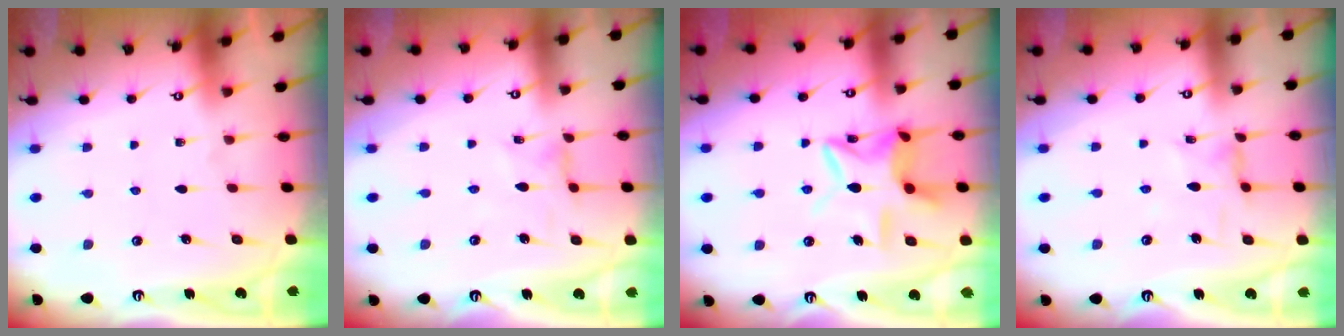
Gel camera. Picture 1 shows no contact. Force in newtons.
{"total": 0.0}
{"total": 10.6, "press": 10.5, "slide": 1.0}
{"total": 2.0, "press": 2.0, "slide": 0.2}